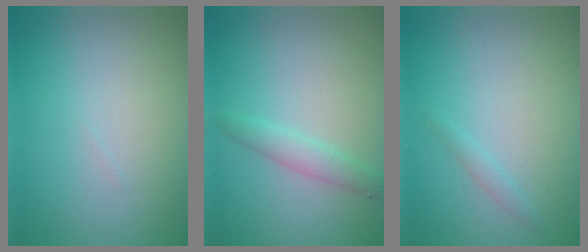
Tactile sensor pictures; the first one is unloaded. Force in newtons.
{"total": 1.9, "press": 1.9, "slide": 0.1}
{"total": 0.7, "press": 0.7, "slide": 0.0}